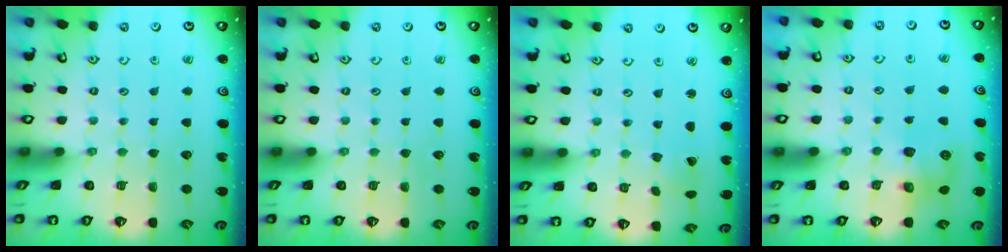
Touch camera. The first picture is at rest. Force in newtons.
{"total": 0.0}
{"total": 0.0}
{"total": 7.3, "press": 7.3, "slide": 0.4}